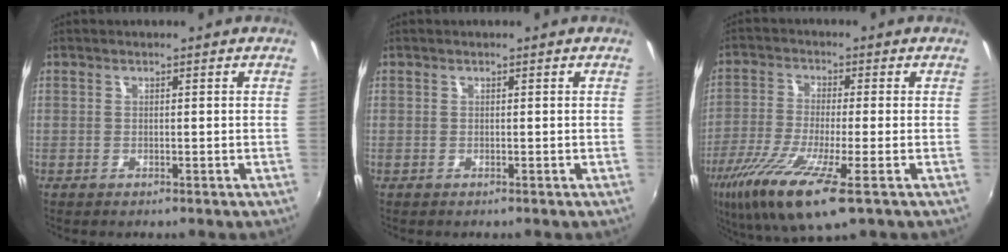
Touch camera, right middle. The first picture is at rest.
{"total": 0.0}
{"total": 14.2, "force": [-7.5, 2.2, 11.8], "torque": [-0.251, -0.049, -0.141]}